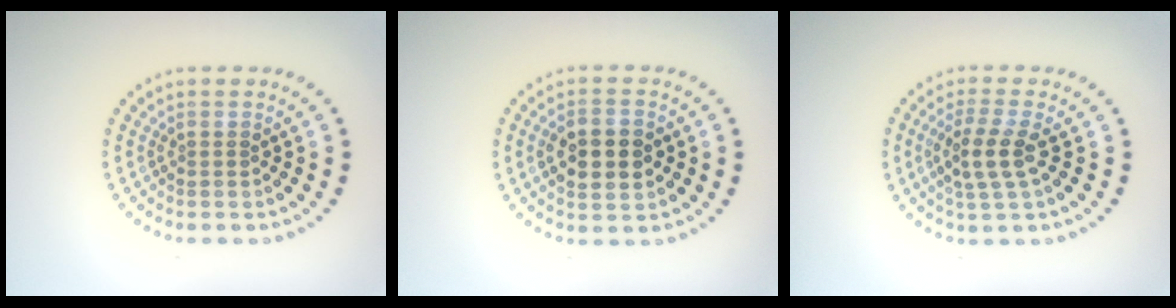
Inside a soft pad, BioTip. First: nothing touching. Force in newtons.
{"total": 4.6, "press": 4.6, "slide": 0.1}
{"total": 3.4, "press": 2.9, "slide": 1.6}